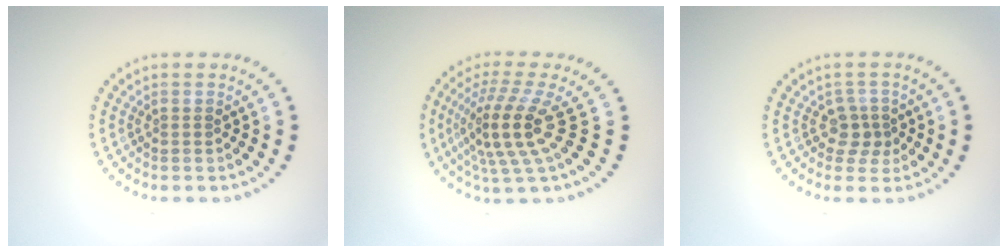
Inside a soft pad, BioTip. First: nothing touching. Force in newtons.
{"total": 4.8, "press": 3.7, "slide": 3.0}
{"total": 2.1, "press": 1.7, "slide": 1.2}